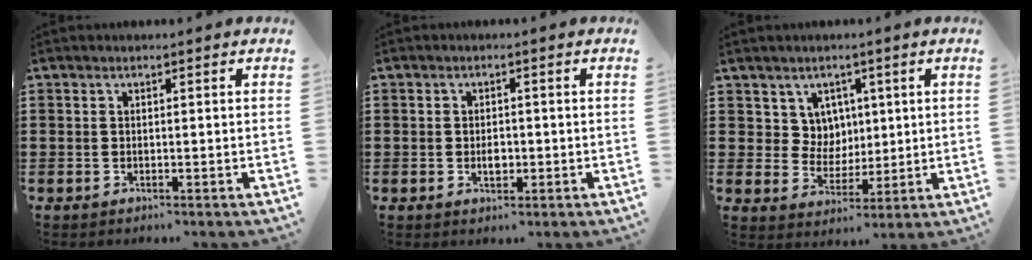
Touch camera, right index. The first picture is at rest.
{"total": 2.1, "force": [-0.4, 1.4, 1.5], "torque": [-0.021, 0.001, -0.010]}
{"total": 5.6, "force": [2.5, 4.9, 1.1], "torque": [-0.047, 0.012, 0.046]}